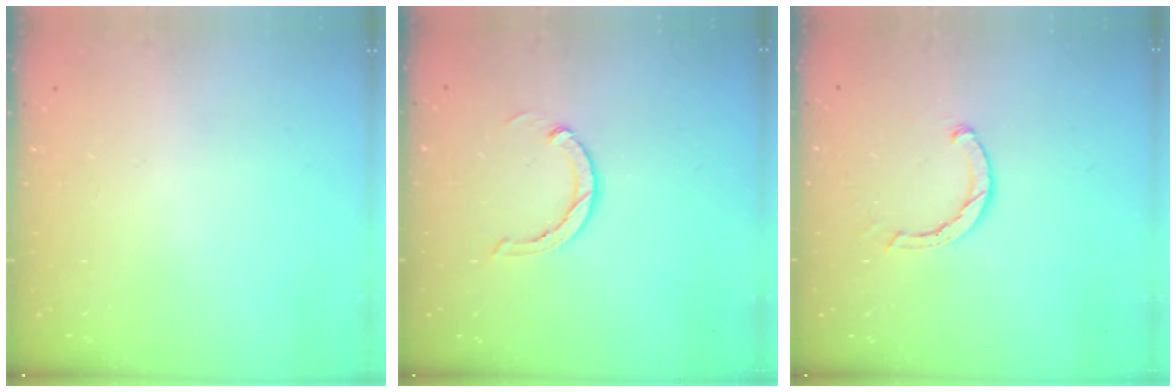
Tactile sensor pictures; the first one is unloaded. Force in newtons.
{"total": 3.0, "press": 3.0, "slide": 0.1}
{"total": 2.4, "press": 2.4, "slide": 0.1}